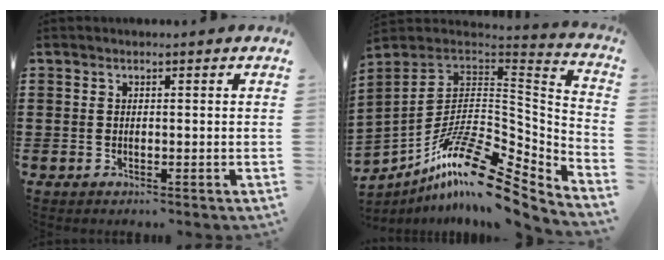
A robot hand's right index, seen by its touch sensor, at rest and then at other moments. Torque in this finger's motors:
{"motor_torque": [-0.18, -0.28, 0.38, 0.21]}